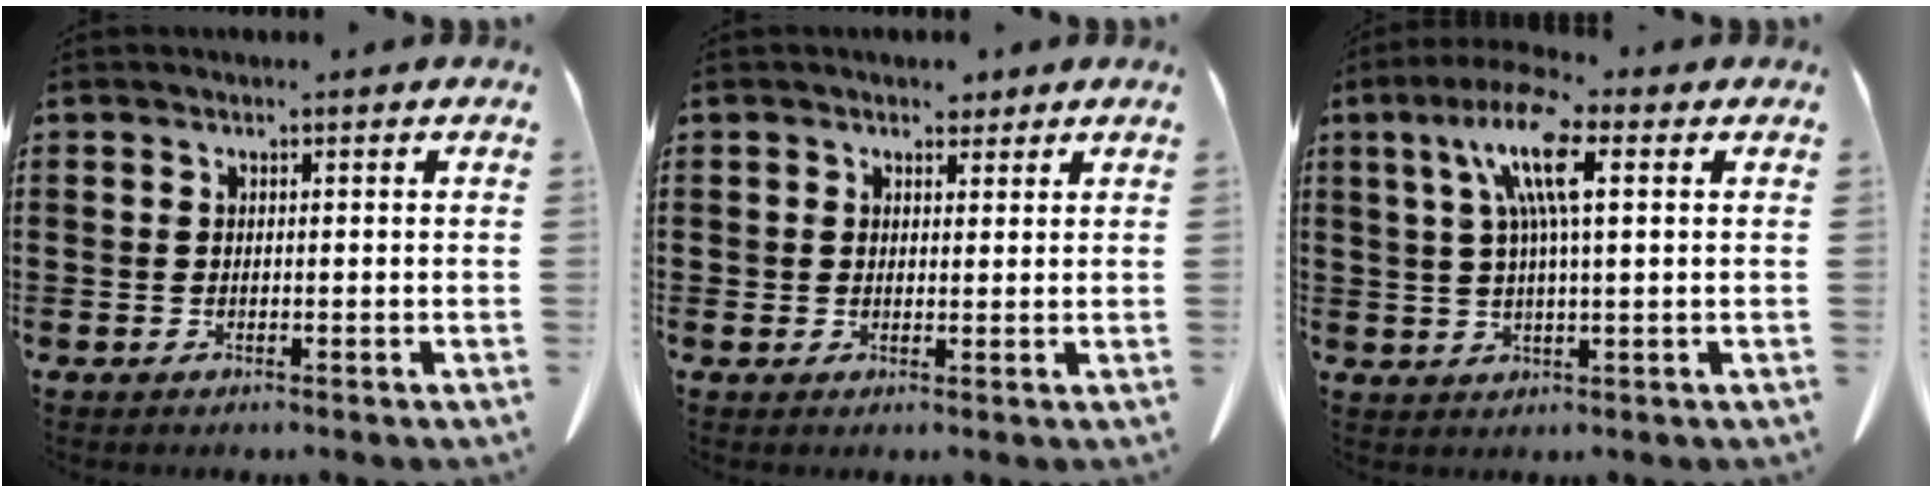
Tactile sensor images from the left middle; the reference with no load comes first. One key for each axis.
{"total": 2.7, "fx": 2.2, "fy": 1.6, "fz": 0.2, "tx": -0.004, "ty": 0.007, "tz": 0.040}
{"total": 10.1, "fx": 3.9, "fy": 2.1, "fz": 9.0, "tx": -0.197, "ty": 0.009, "tz": 0.060}